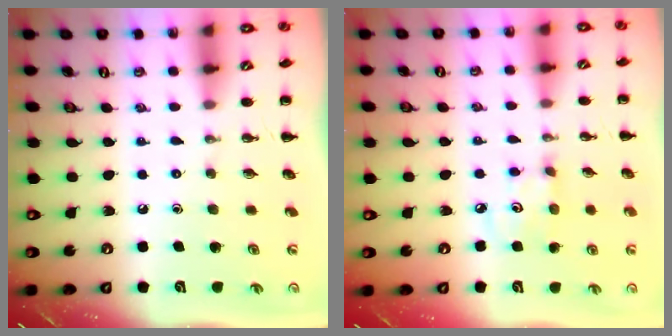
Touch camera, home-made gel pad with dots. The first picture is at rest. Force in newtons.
{"total": 4.2, "press": 4.1, "slide": 1.0}